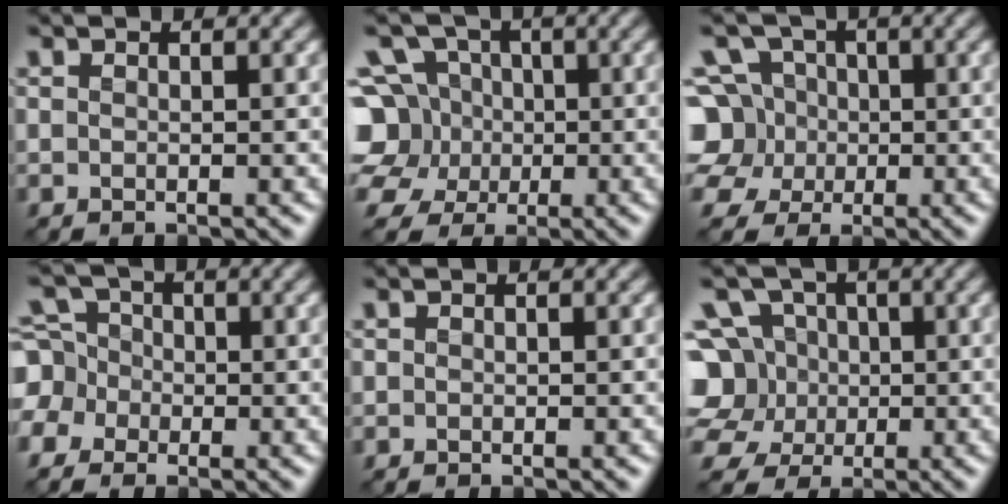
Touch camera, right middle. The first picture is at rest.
{"total": 10.5, "force": [0.0, 9.5, 4.5], "torque": [-0.103, 0.027, -0.039]}
{"total": 9.3, "force": [0.0, 8.4, 4.0], "torque": [-0.088, 0.026, -0.042]}
{"total": 6.8, "force": [-2.1, 6.0, 2.5], "torque": [-0.058, 0.016, -0.074]}
{"total": 0.0}
{"total": 9.6, "force": [0.8, 8.6, 4.1], "torque": [-0.091, 0.028, -0.019]}